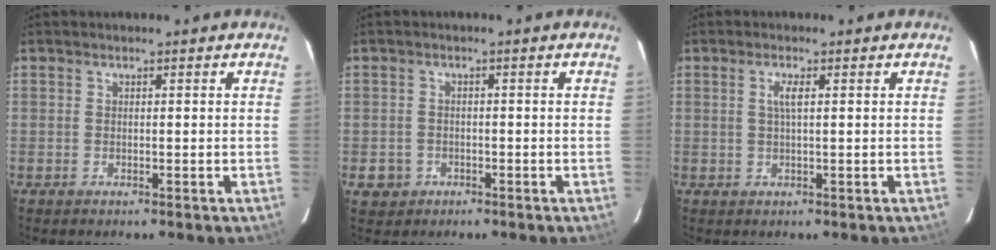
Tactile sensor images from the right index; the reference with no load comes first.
{"total": 3.4, "force": [-1.3, 3.1, 0.5], "torque": [-0.021, 0.004, -0.015]}
{"total": 2.0, "force": [0.5, 0.1, 1.9], "torque": [-0.036, 0.002, 0.008]}